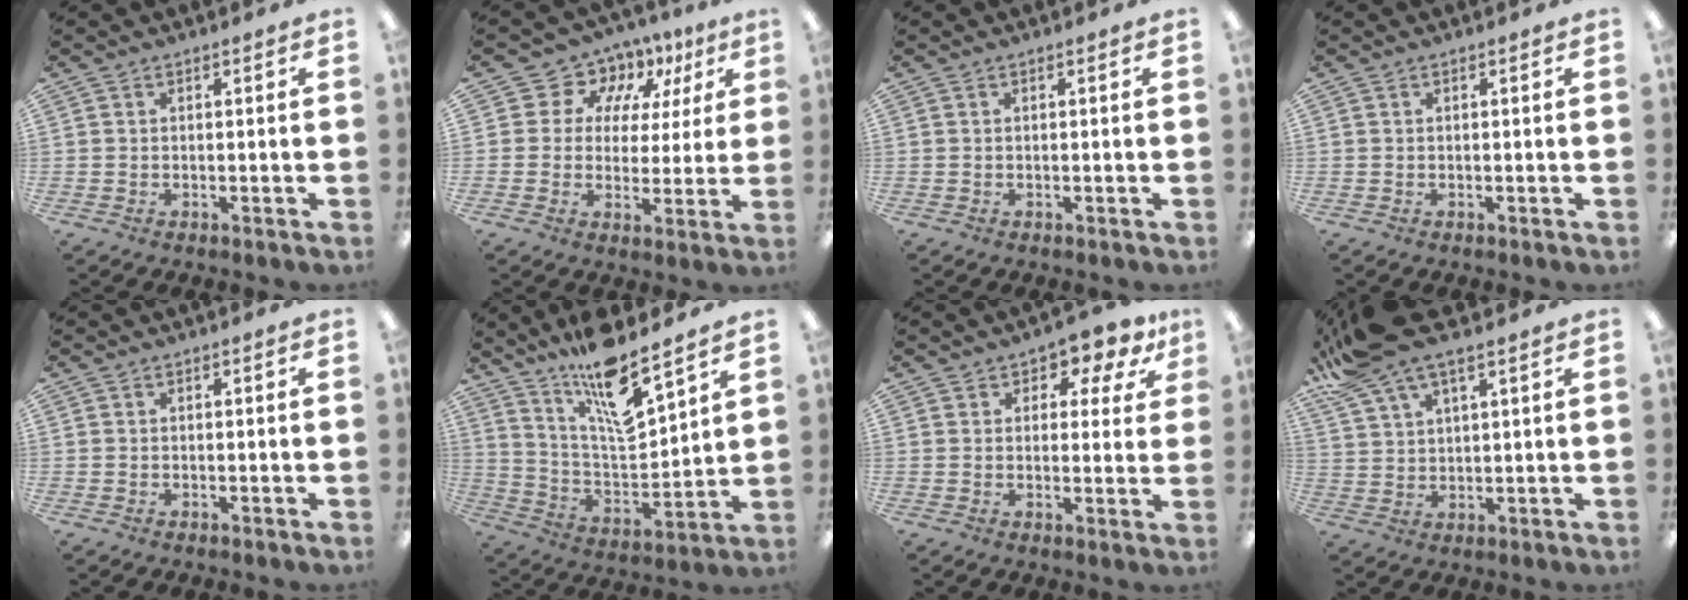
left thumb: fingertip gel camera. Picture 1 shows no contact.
{"total": 8.9, "force": [5.7, 6.6, 1.4], "torque": [-0.044, -0.043, 0.109]}
{"total": 0.0}
{"total": 0.0}
{"total": 0.0}
{"total": 15.0, "force": [12.3, 3.1, 8.1], "torque": [-0.145, -0.085, 0.207]}
{"total": 5.1, "force": [3.5, 3.0, 2.1], "torque": [-0.027, -0.020, 0.058]}
{"total": 10.7, "force": [8.2, 2.5, 6.3], "torque": [-0.136, -0.029, 0.154]}